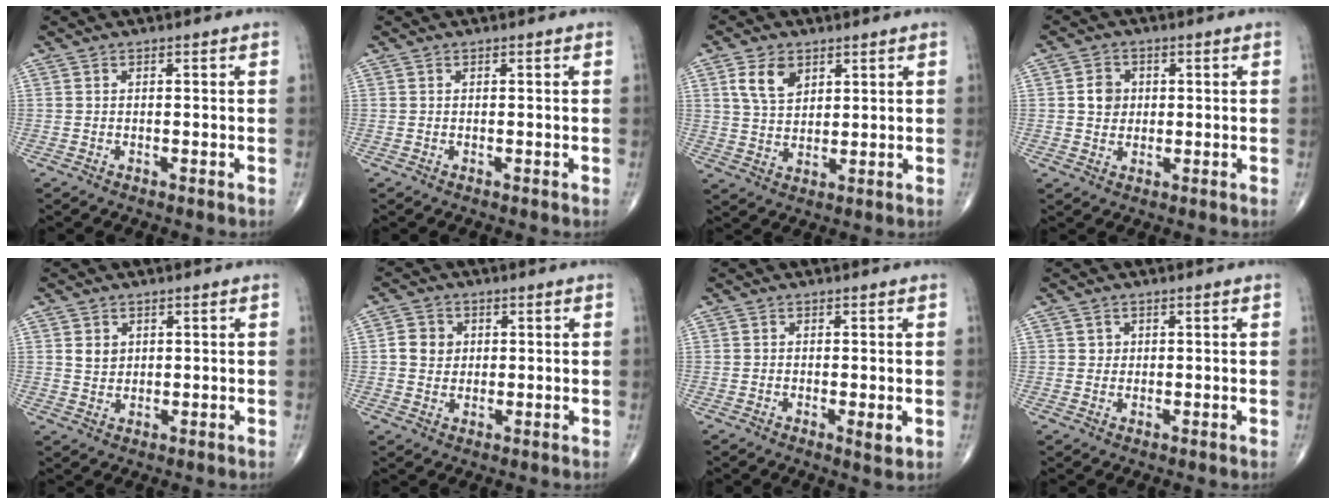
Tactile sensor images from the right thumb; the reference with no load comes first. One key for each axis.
{"total": 0.0}
{"total": 6.8, "fx": 3.2, "fy": 4.3, "fz": 4.2, "tx": -0.064, "ty": -0.015, "tz": 0.064}
{"total": 4.3, "fx": 0.6, "fy": 3.7, "fz": 2.0, "tx": -0.016, "ty": 0.001, "tz": 0.007}
{"total": 3.0, "fx": 1.0, "fy": 2.4, "fz": 1.4, "tx": -0.013, "ty": -0.008, "tz": 0.022}
{"total": 4.7, "fx": 0.7, "fy": 4.2, "fz": 2.0, "tx": -0.014, "ty": 0.001, "tz": 0.009}
{"total": 2.2, "fx": -0.4, "fy": 0.6, "fz": 2.1, "tx": -0.036, "ty": -0.008, "tz": -0.010}
{"total": 1.6, "fx": 0.5, "fy": 1.5, "fz": 0.3, "tx": 0.005, "ty": 0.000, "tz": 0.005}